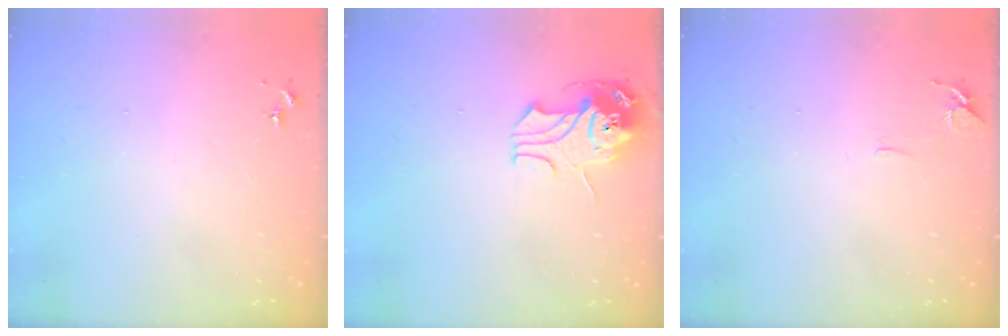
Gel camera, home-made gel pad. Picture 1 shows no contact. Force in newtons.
{"total": 11.0, "press": 10.9, "slide": 1.5}
{"total": 6.5, "press": 6.4, "slide": 0.7}